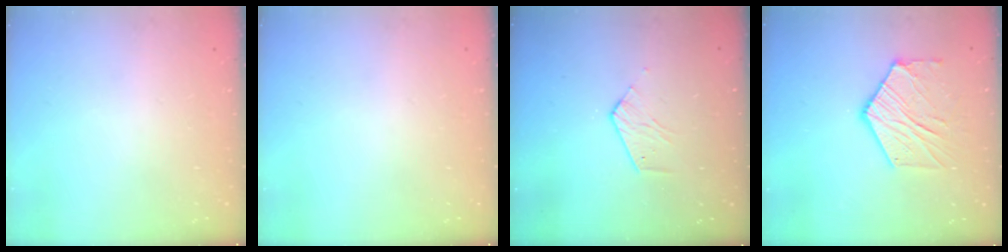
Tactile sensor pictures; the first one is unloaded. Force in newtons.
{"total": 0.0}
{"total": 3.9, "press": 3.9, "slide": 0.4}
{"total": 12.2, "press": 12.1, "slide": 1.1}